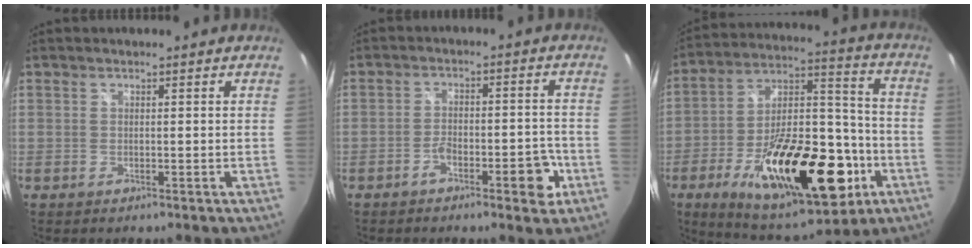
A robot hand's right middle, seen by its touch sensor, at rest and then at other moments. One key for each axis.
{"total": 6.6, "fx": -3.7, "fy": 2.2, "fz": 5.0, "tx": -0.083, "ty": -0.001, "tz": -0.053}
{"total": 28.6, "fx": -11.6, "fy": 12.6, "fz": 22.9, "tx": -0.386, "ty": 0.005, "tz": -0.164}